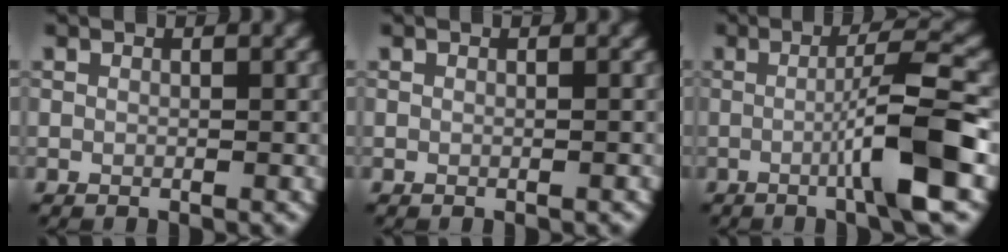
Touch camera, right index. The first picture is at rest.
{"total": 0.0}
{"total": 6.8, "force": [-1.6, 0.5, 6.6], "torque": [-0.097, 0.014, -0.039]}